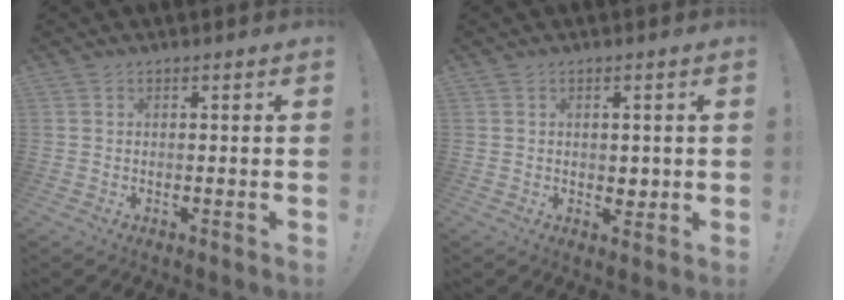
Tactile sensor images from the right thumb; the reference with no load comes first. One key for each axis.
{"total": 1.5, "fx": 0.1, "fy": 1.3, "fz": 0.8, "tx": 0.001, "ty": -0.002, "tz": -0.002}